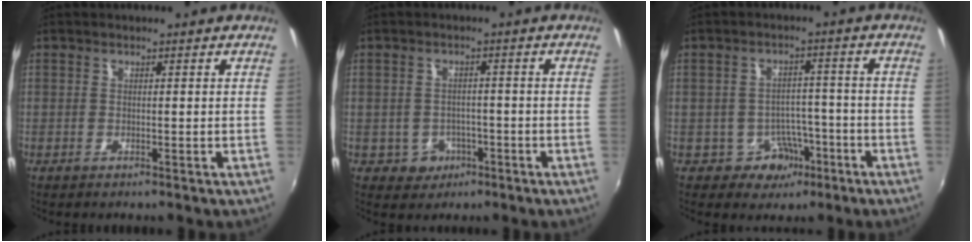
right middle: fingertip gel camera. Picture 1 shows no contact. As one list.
[{"total": 4.5, "force": [-1.9, 4.0, 0.9], "torque": [-0.030, 0.008, -0.018]}, {"total": 6.2, "force": [-3.4, 5.0, 1.6], "torque": [-0.039, 0.019, -0.034]}]